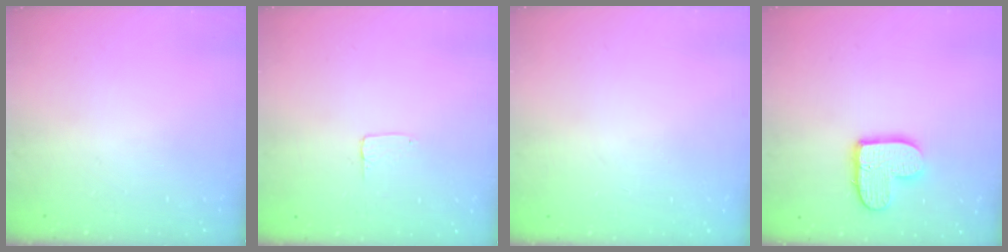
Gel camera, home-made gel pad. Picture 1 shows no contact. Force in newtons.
{"total": 3.7, "press": 3.6, "slide": 0.3}
{"total": 0.0}
{"total": 11.1, "press": 11.1, "slide": 0.5}